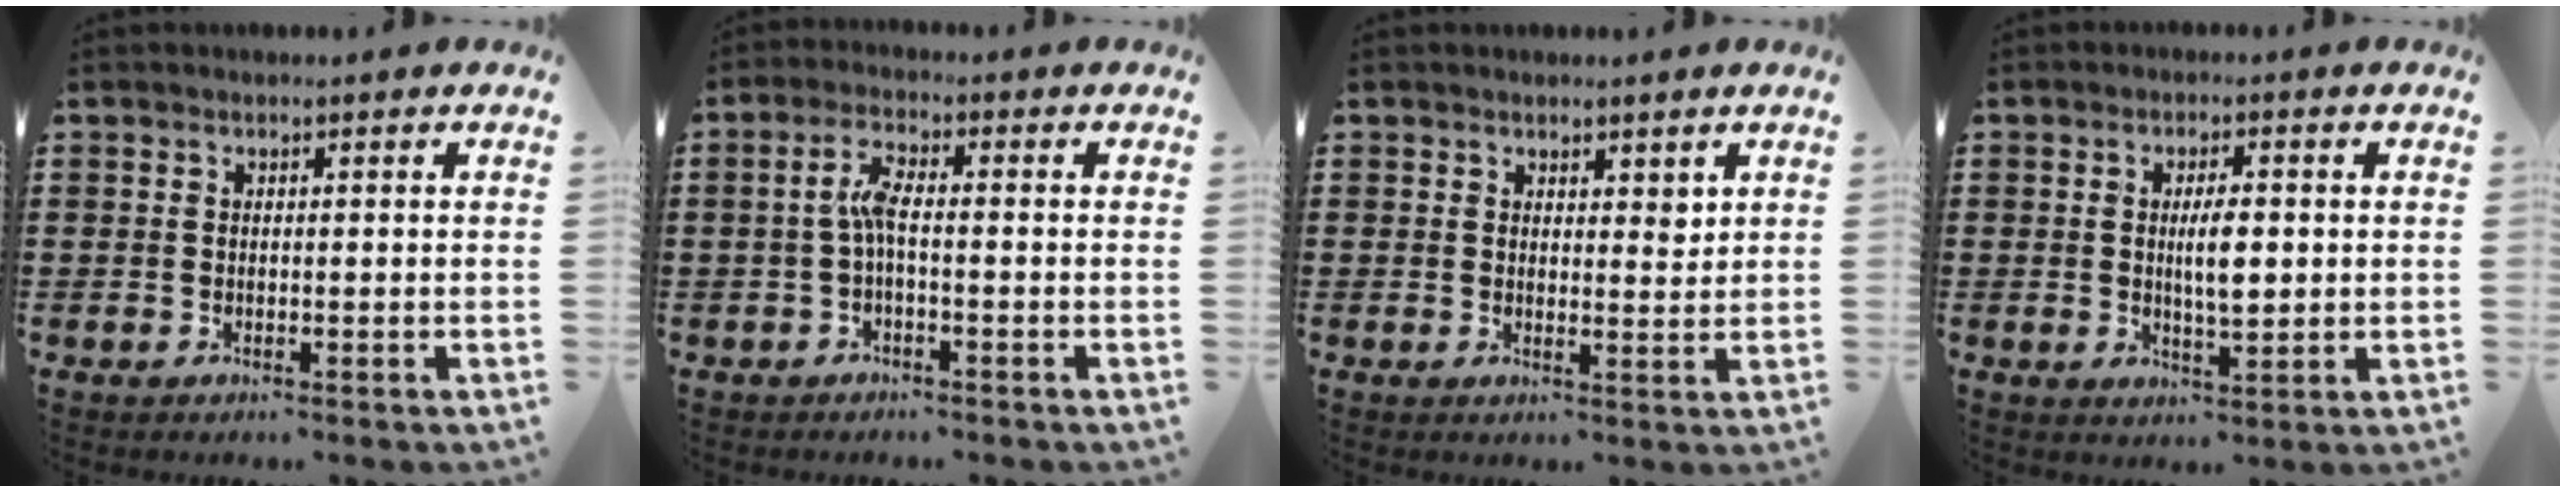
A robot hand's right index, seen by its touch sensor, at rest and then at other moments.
{"total": 3.7, "force": [-0.6, 0.9, 3.6], "torque": [-0.075, 0.002, -0.014]}
{"total": 2.3, "force": [1.9, 1.1, 0.5], "torque": [-0.007, 0.002, 0.036]}
{"total": 5.1, "force": [0.3, 1.5, 4.9], "torque": [-0.083, -0.001, 0.002]}